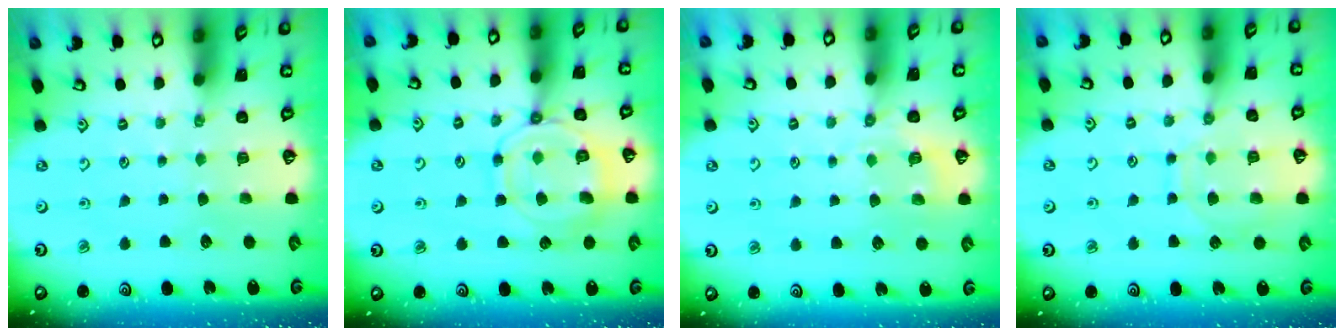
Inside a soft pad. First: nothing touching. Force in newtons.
{"total": 12.7, "press": 12.6, "slide": 1.4}
{"total": 4.4, "press": 4.2, "slide": 1.6}
{"total": 9.3, "press": 9.3, "slide": 0.8}